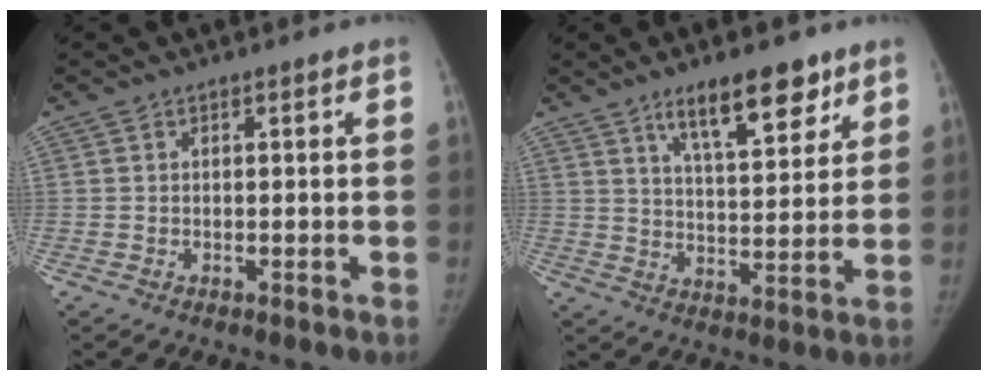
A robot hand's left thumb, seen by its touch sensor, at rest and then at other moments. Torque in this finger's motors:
{"motor_torque": [0.14, 0.15, 0.82, -0.55, 0.05]}